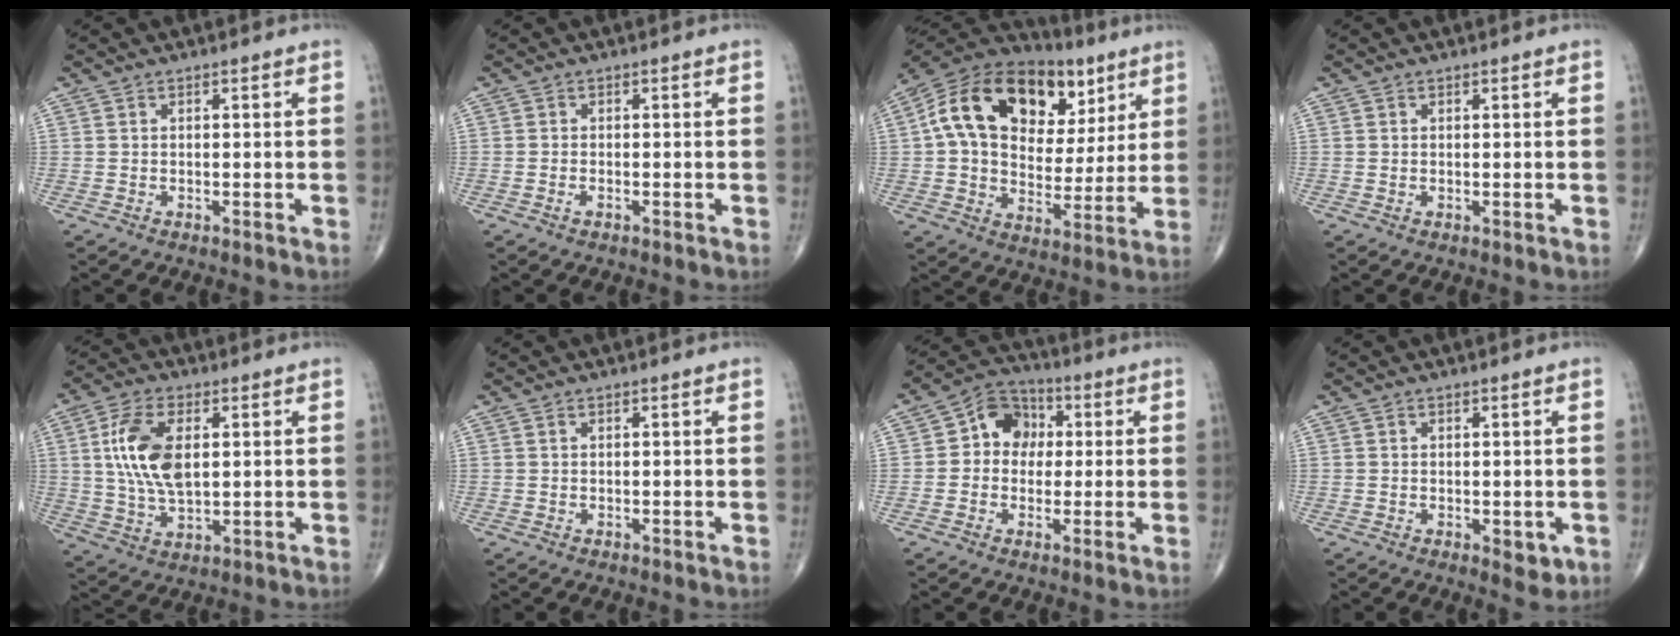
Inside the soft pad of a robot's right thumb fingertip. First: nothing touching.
{"total": 0.8, "force": [-0.5, 0.4, 0.6], "torque": [-0.013, 0.002, -0.008]}
{"total": 24.7, "force": [8.7, 16.0, 16.7], "torque": [-0.259, 0.018, 0.140]}
{"total": 0.0}
{"total": 12.2, "force": [2.3, 6.3, 10.1], "torque": [-0.198, -0.004, 0.046]}
{"total": 0.0}
{"total": 9.2, "force": [1.1, 7.7, 4.9], "torque": [-0.043, 0.020, 0.002]}
{"total": 3.2, "force": [-0.7, 1.8, 2.6], "torque": [-0.021, -0.006, -0.004]}